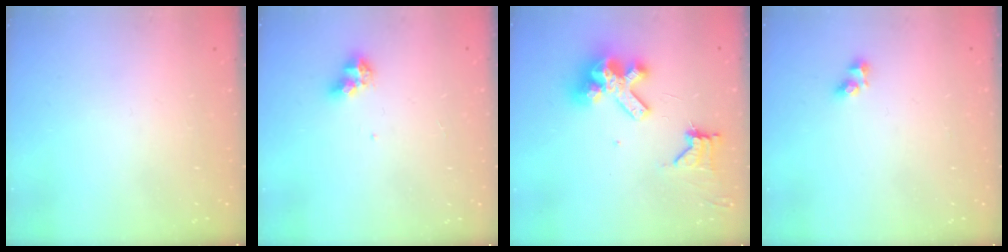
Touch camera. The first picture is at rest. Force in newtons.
{"total": 7.3, "press": 7.2, "slide": 1.0}
{"total": 14.5, "press": 14.4, "slide": 1.7}
{"total": 2.4, "press": 2.4, "slide": 0.2}